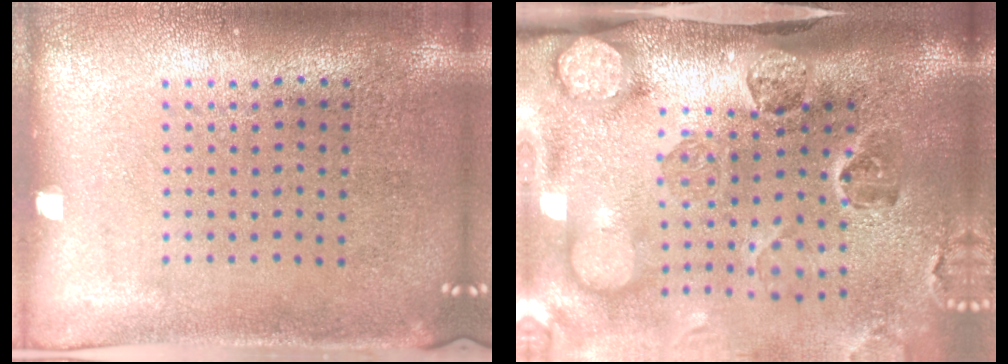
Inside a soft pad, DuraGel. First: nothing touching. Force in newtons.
{"total": 5.0, "press": 3.6, "slide": 3.5}